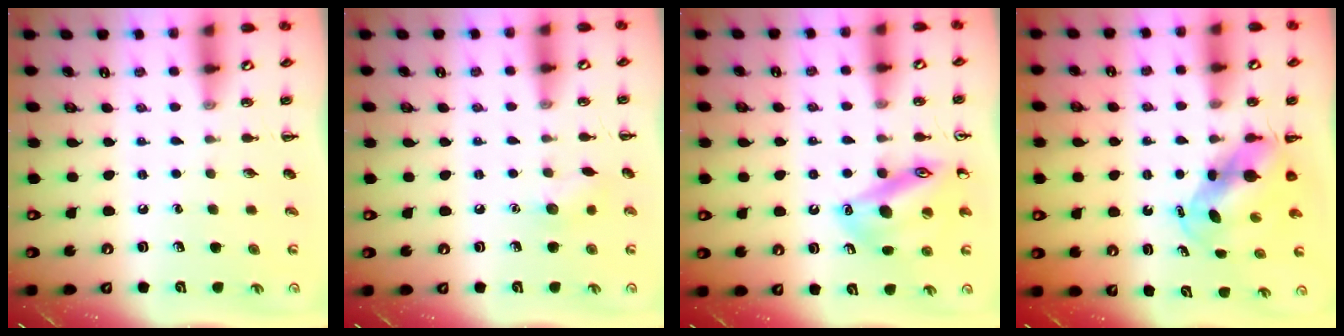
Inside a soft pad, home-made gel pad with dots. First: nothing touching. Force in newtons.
{"total": 6.9, "press": 6.8, "slide": 1.3}
{"total": 16.2, "press": 16.1, "slide": 1.8}
{"total": 5.4, "press": 5.3, "slide": 0.7}